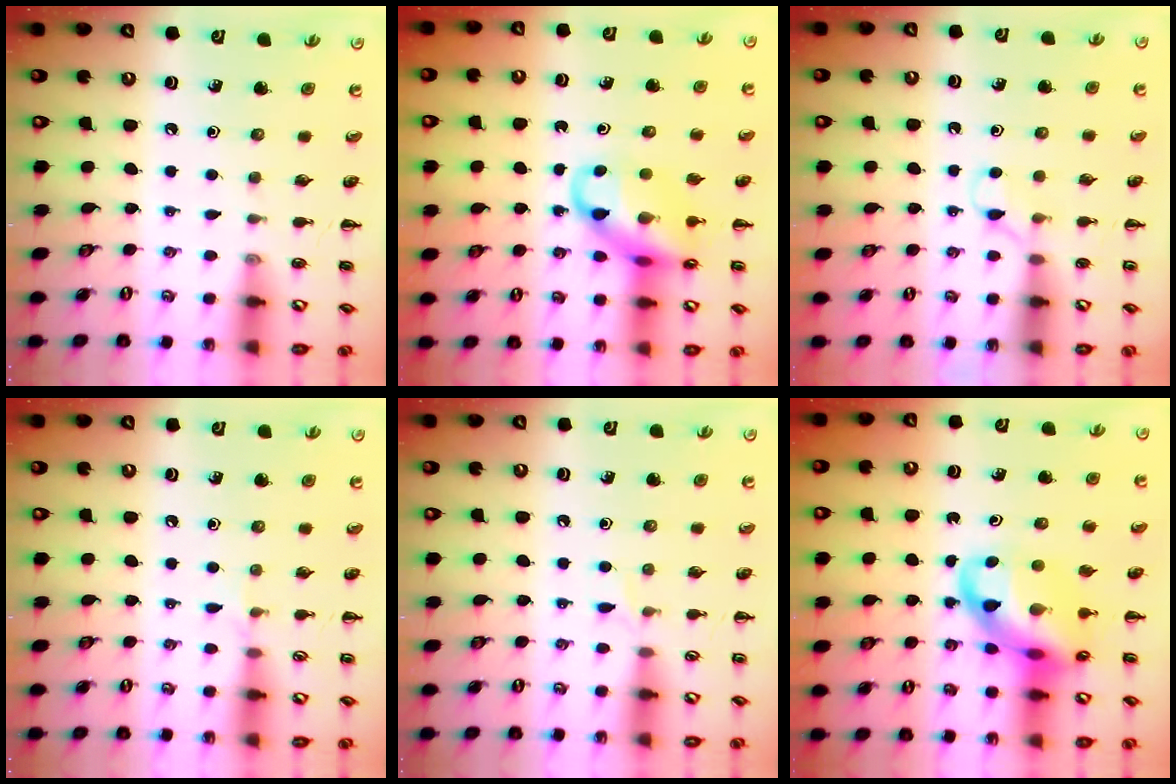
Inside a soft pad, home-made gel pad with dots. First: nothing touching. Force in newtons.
{"total": 13.6, "press": 13.3, "slide": 3.1}
{"total": 3.3, "press": 3.2, "slide": 0.9}
{"total": 4.1, "press": 3.8, "slide": 1.5}
{"total": 4.3, "press": 4.1, "slide": 1.3}
{"total": 14.8, "press": 14.3, "slide": 3.8}